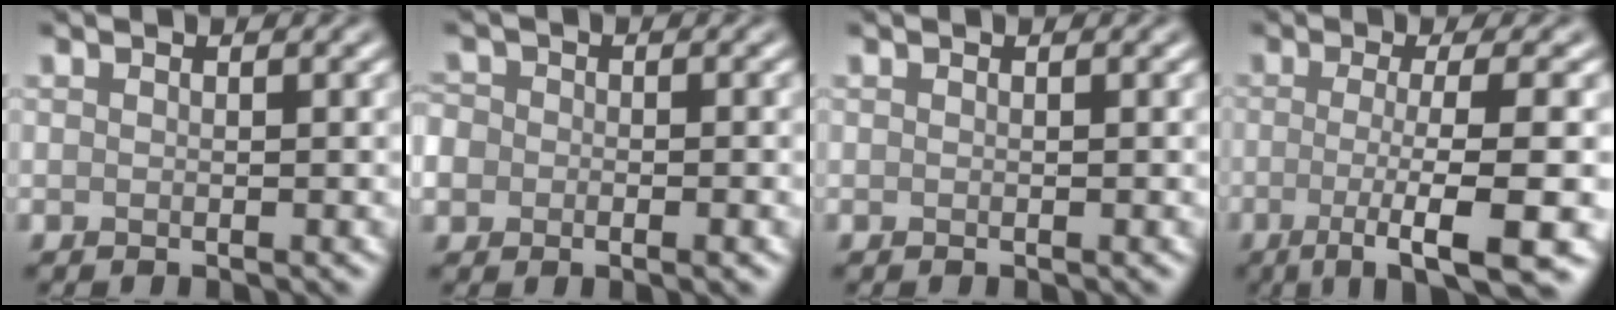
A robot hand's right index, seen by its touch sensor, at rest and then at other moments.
{"total": 4.7, "force": [-1.6, 3.7, 2.6], "torque": [-0.025, 0.008, -0.045]}
{"total": 0.0}
{"total": 8.3, "force": [-3.2, 1.5, 7.5], "torque": [-0.105, -0.006, -0.061]}